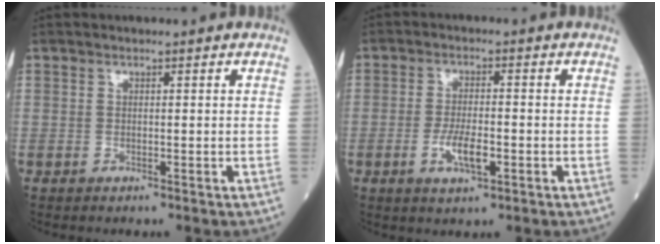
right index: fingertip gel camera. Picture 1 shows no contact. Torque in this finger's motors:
{"motor_torque": [0.98, -0.27, 0.43, 0.11]}